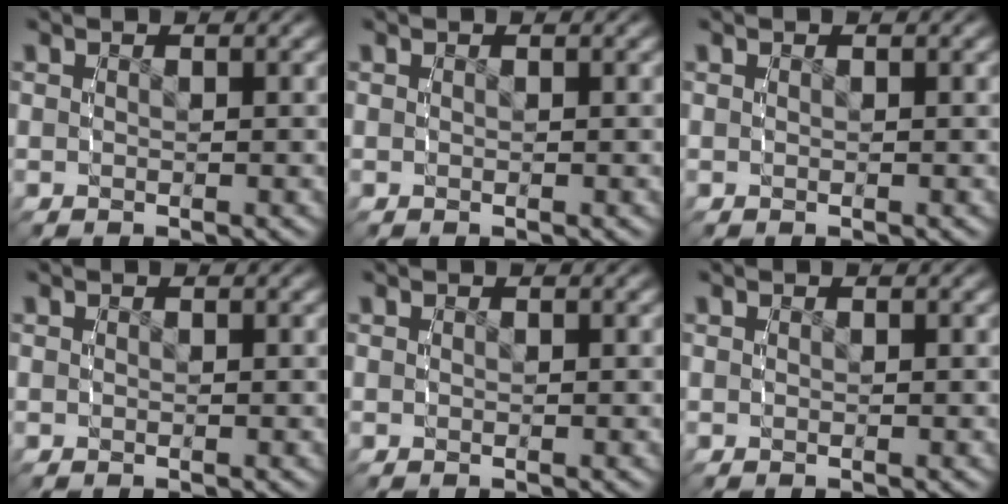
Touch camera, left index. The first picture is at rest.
{"total": 0.0}
{"total": 0.0}
{"total": 0.0}
{"total": 0.0}
{"total": 0.0}